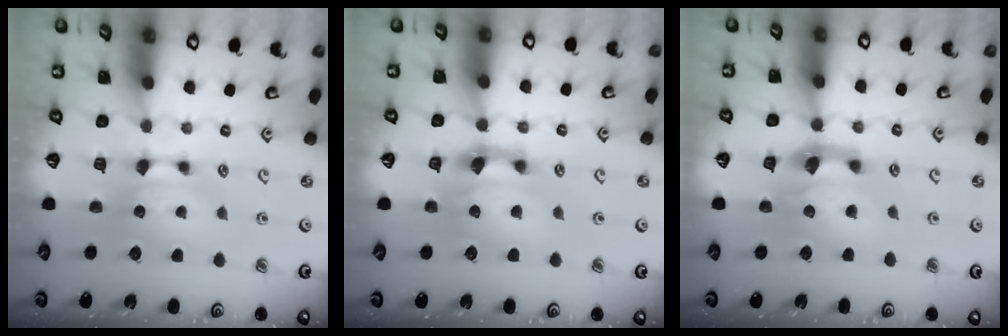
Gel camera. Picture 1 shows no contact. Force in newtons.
{"total": 2.8, "press": 2.4, "slide": 1.5}
{"total": 4.3, "press": 3.7, "slide": 2.2}